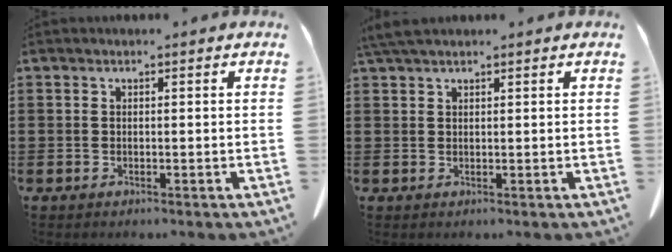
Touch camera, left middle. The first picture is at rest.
{"total": 2.6, "force": [1.9, 0.6, 1.7], "torque": [-0.039, 0.005, 0.037]}